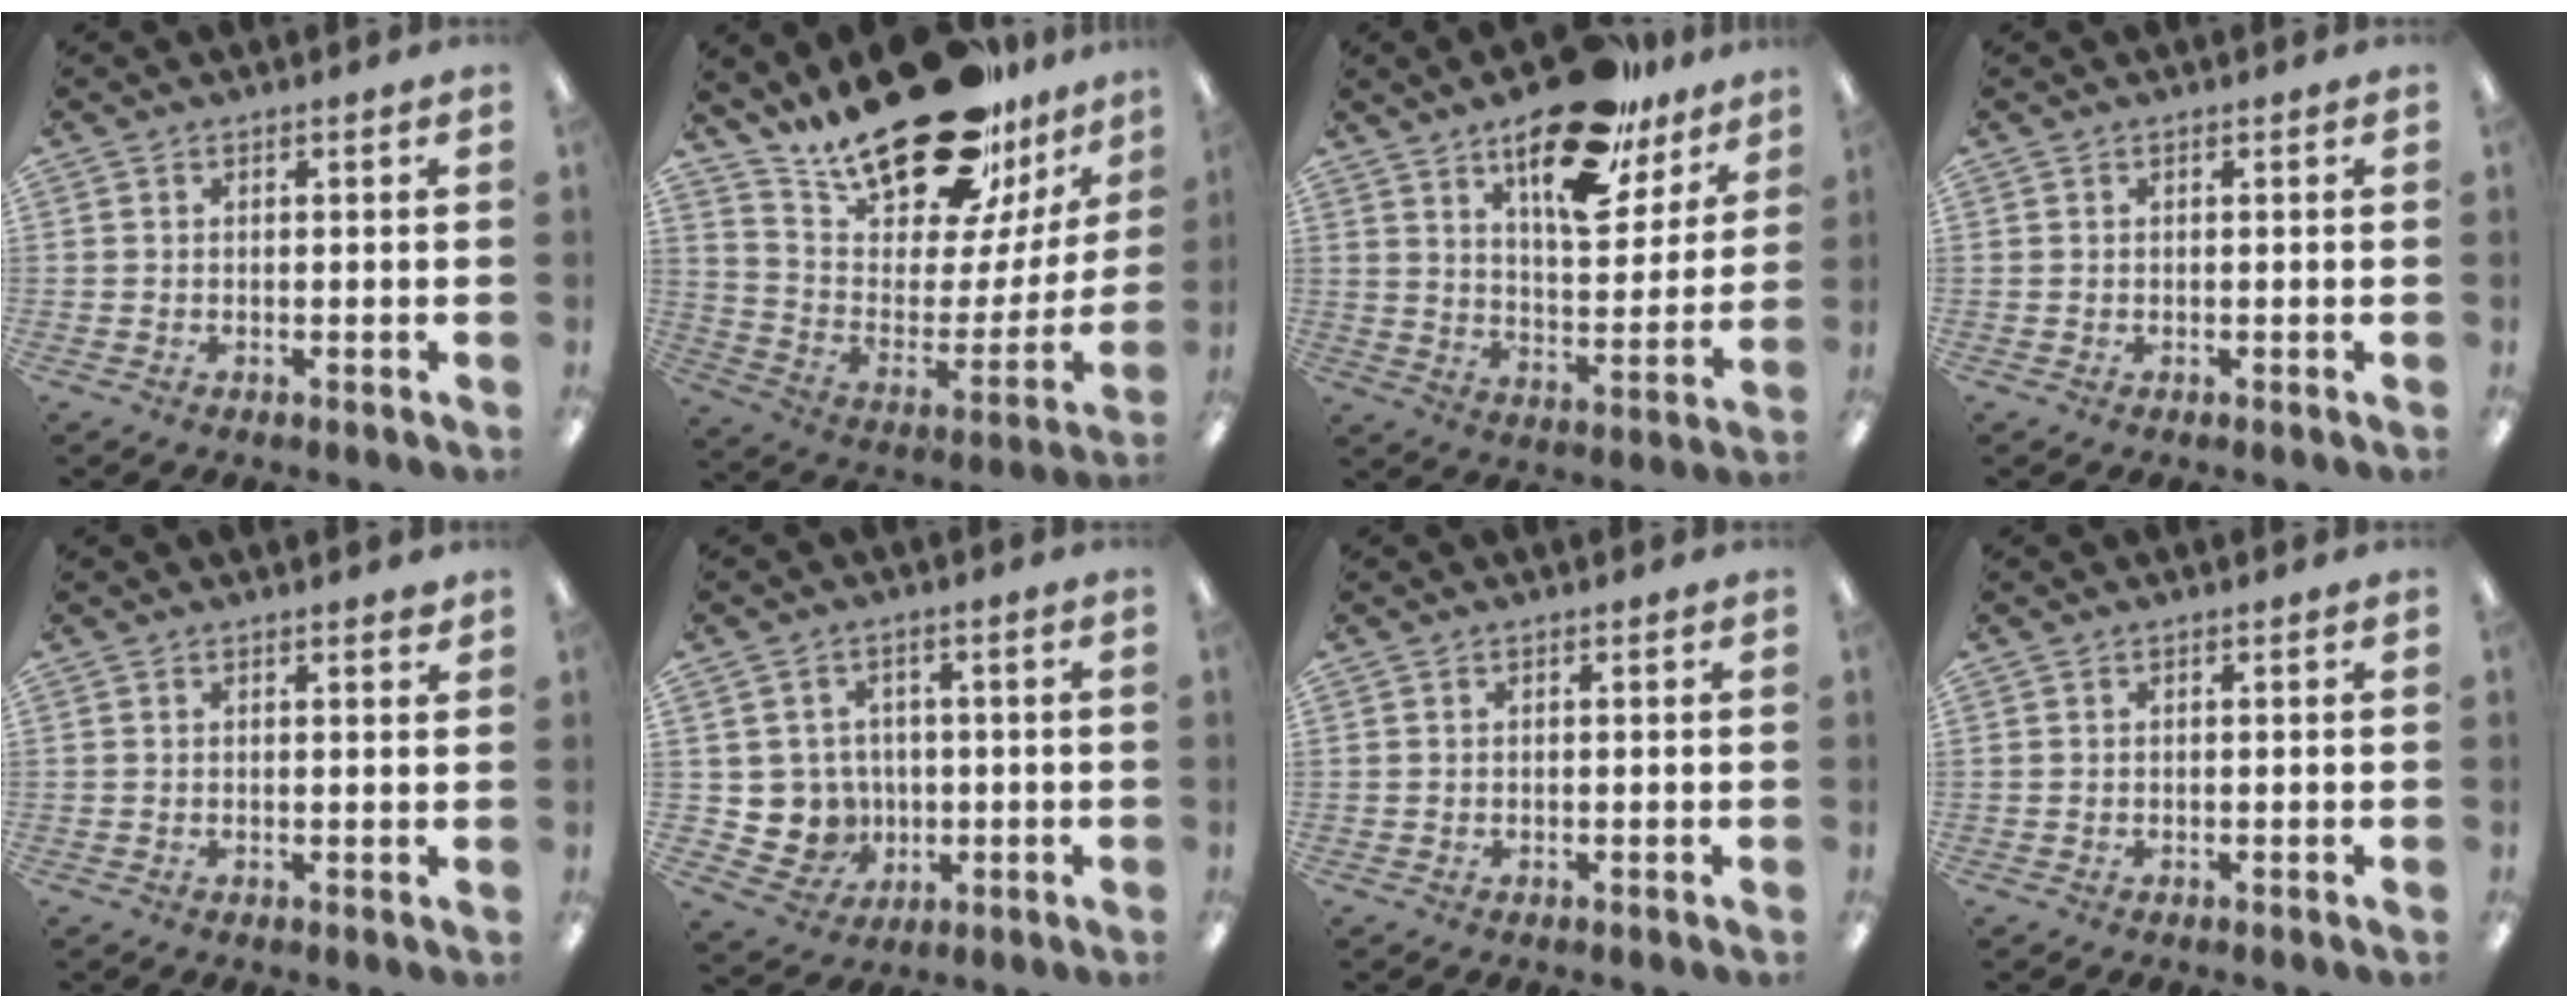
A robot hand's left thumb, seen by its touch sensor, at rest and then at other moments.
{"total": 27.6, "force": [21.2, 10.4, 14.3], "torque": [-0.224, -0.135, 0.374]}
{"total": 21.1, "force": [14.0, 9.3, 12.8], "torque": [-0.178, -0.079, 0.230]}
{"total": 0.0}
{"total": 1.1, "force": [1.0, 0.2, 0.4], "torque": [0.007, -0.006, 0.015]}
{"total": 6.8, "force": [0.8, 6.7, 0.5], "torque": [-0.035, -0.003, 0.026]}
{"total": 0.0}
{"total": 0.0}